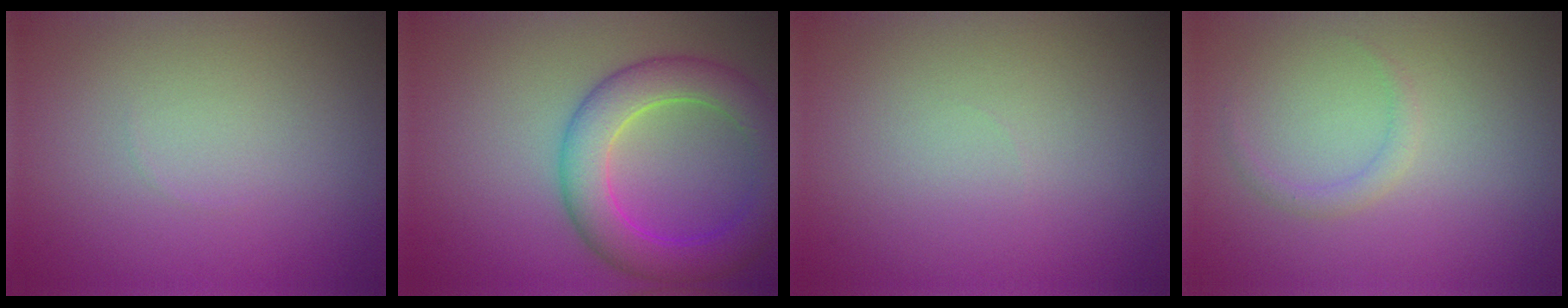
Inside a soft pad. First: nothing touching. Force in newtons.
{"total": 6.2, "press": 6.2, "slide": 0.2}
{"total": 0.0}
{"total": 1.1, "press": 1.1, "slide": 0.0}